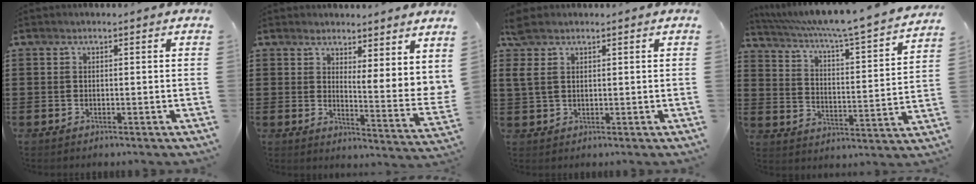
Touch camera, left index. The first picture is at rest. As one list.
[{"total": 3.3, "force": [3.0, -0.1, 1.4], "torque": [-0.036, -0.030, 0.047]}, {"total": 3.3, "force": [1.8, 1.7, 2.2], "torque": [-0.057, 0.003, 0.032]}, {"total": 5.3, "force": [4.5, -0.7, 2.7], "torque": [-0.074, -0.045, 0.066]}]